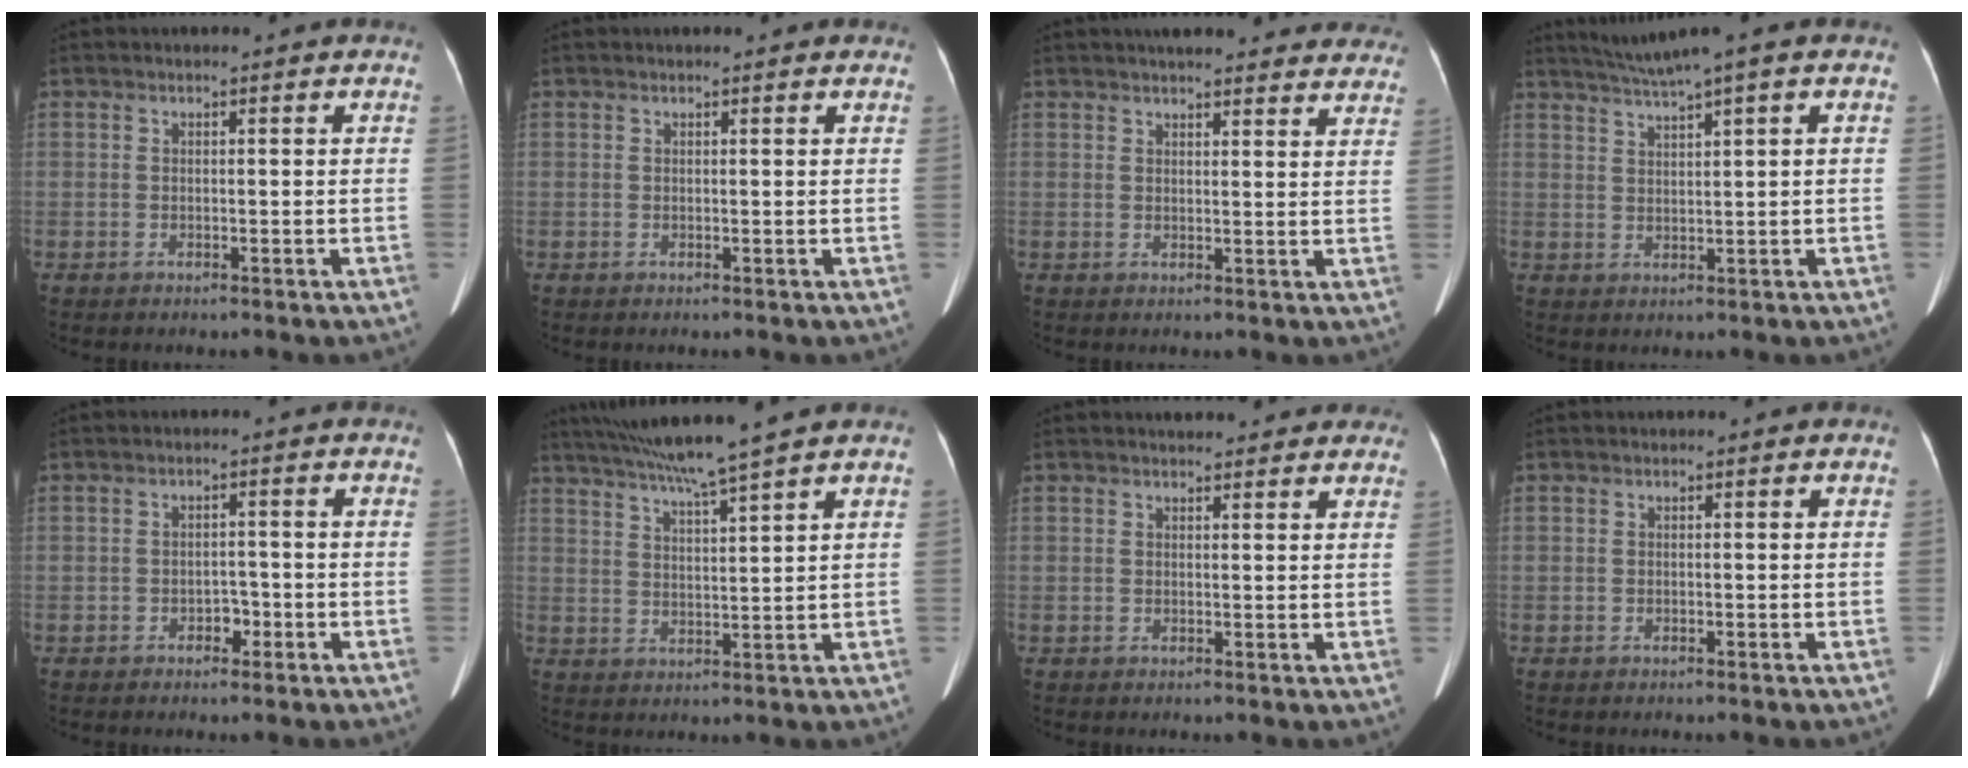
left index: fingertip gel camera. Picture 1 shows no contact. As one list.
[{"total": 2.1, "force": [1.8, 0.5, 0.9], "torque": [-0.011, 0.017, 0.015]}, {"total": 20.0, "force": [18.1, 4.3, 7.3], "torque": [-0.082, 0.003, 0.203]}, {"total": 4.8, "force": [3.4, -1.0, 3.1], "torque": [-0.067, 0.017, 0.069]}, {"total": 2.1, "force": [-1.3, 1.2, 1.0], "torque": [-0.012, 0.003, -0.019]}, {"total": 9.0, "force": [7.6, -1.9, 4.4], "torque": [-0.075, 0.005, 0.130]}, {"total": 8.0, "force": [7.1, 2.4, 2.9], "torque": [-0.024, 0.016, 0.076]}, {"total": 0.0}]